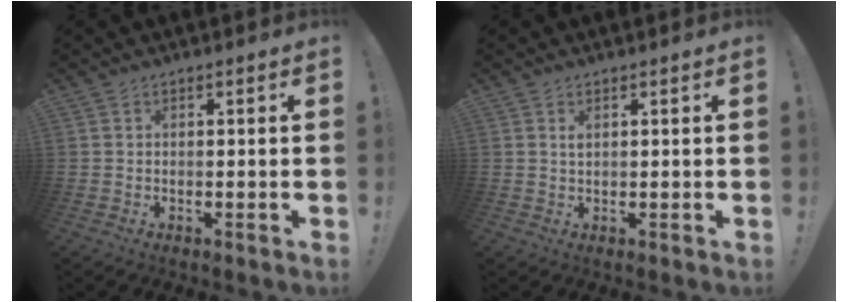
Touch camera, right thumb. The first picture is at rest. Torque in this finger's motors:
{"motor_torque": [0.19, 0.06, -0.16, 0.27, 0.07]}